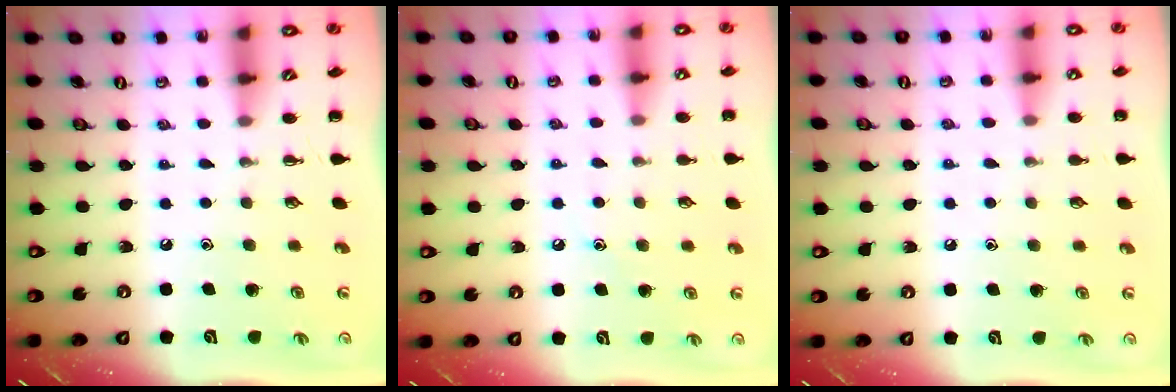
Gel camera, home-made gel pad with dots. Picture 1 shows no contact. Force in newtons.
{"total": 7.3, "press": 7.0, "slide": 2.1}
{"total": 5.5, "press": 5.2, "slide": 1.6}